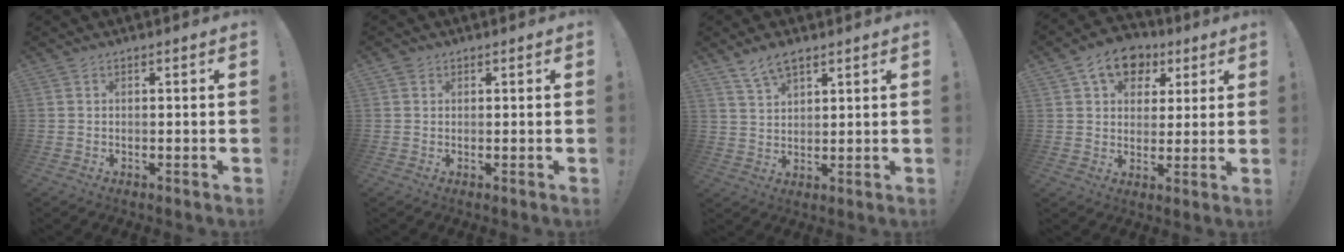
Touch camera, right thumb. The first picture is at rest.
{"total": 1.2, "force": [0.7, 0.9, 0.3], "torque": [0.002, -0.003, 0.012]}
{"total": 6.0, "force": [4.5, 2.5, 3.1], "torque": [-0.056, -0.020, 0.085]}
{"total": 11.6, "force": [5.8, 8.3, 5.5], "torque": [-0.075, -0.024, 0.110]}